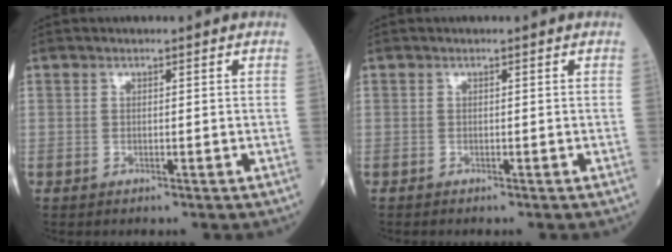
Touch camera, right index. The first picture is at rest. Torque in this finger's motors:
{"motor_torque": [-0.03, -0.03, 0.02, 0.01]}